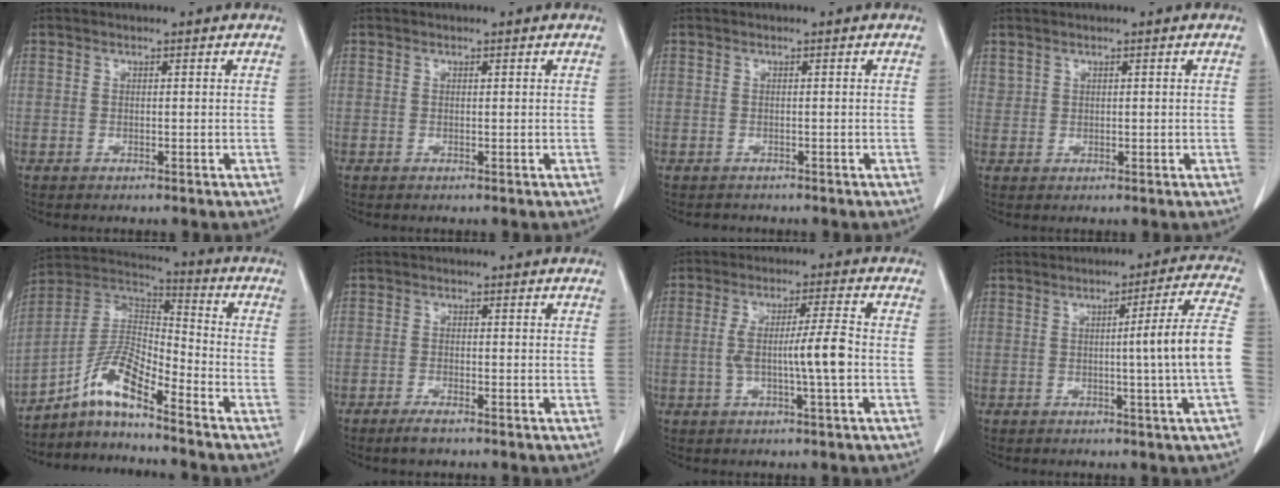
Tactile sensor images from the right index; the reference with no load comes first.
{"total": 0.0}
{"total": 1.0, "force": [-0.9, 0.4, -0.1], "torque": [-0.008, -0.001, -0.014]}
{"total": 1.0, "force": [0.7, 0.6, 0.3], "torque": [-0.005, 0.003, 0.018]}
{"total": 9.5, "force": [-6.8, 1.3, 6.5], "torque": [-0.140, 0.023, -0.128]}
{"total": 2.2, "force": [-1.7, 0.4, 1.4], "torque": [-0.031, -0.004, -0.028]}
{"total": 7.4, "force": [-1.1, -0.2, 7.3], "torque": [-0.135, 0.006, -0.018]}
{"total": 9.9, "force": [-1.1, -2.3, 9.5], "torque": [-0.127, -0.001, -0.014]}